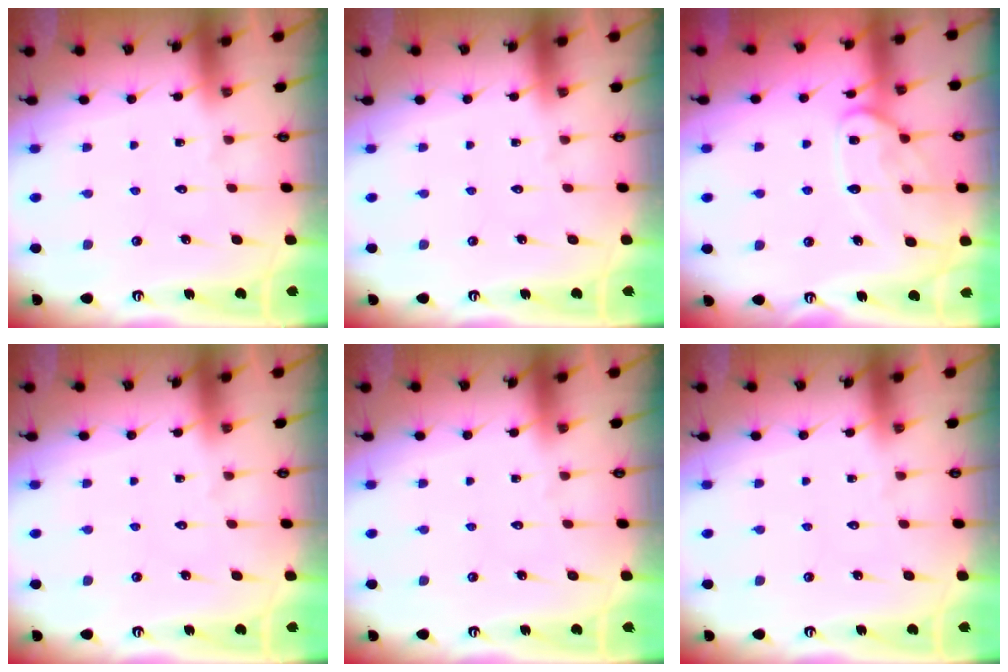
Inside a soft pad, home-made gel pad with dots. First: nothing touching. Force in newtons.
{"total": 0.0}
{"total": 12.6, "press": 12.6, "slide": 1.0}
{"total": 0.0}
{"total": 0.0}
{"total": 0.0}